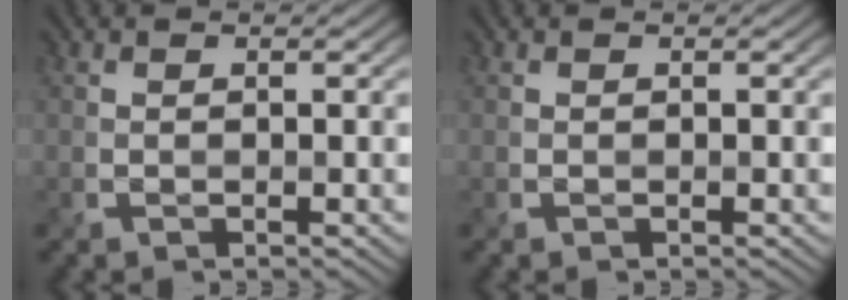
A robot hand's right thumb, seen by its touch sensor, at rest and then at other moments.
{"total": 0.0}